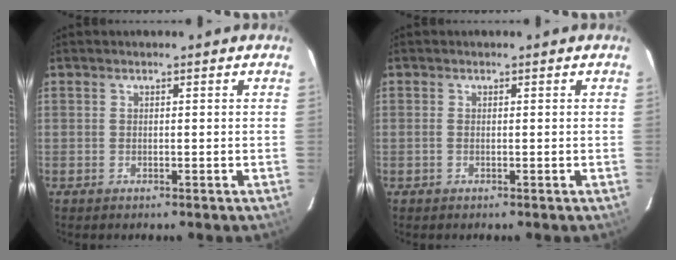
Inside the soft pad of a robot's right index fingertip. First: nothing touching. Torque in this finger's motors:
{"motor_torque": [0.13, 0.17, 0.04, 0.00]}